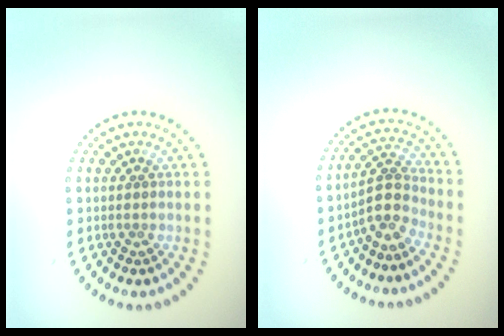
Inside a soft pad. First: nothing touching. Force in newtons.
{"total": 2.9, "press": 2.3, "slide": 1.8}